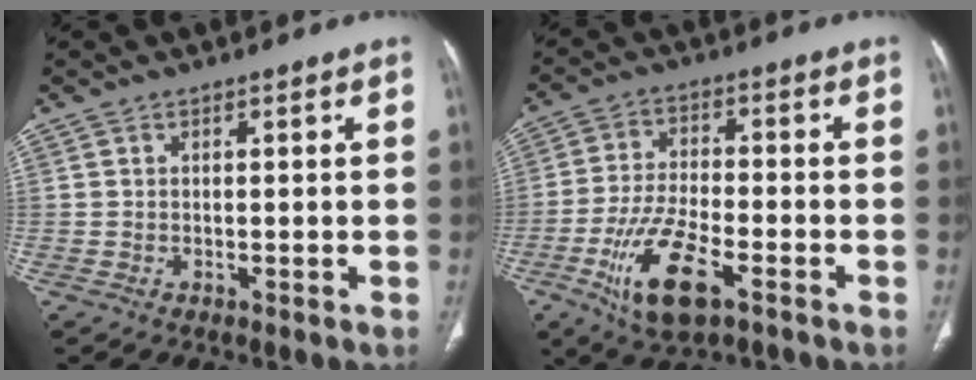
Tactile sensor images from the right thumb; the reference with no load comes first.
{"total": 13.0, "force": [-6.0, 5.1, 10.4], "torque": [-0.203, 0.011, -0.105]}